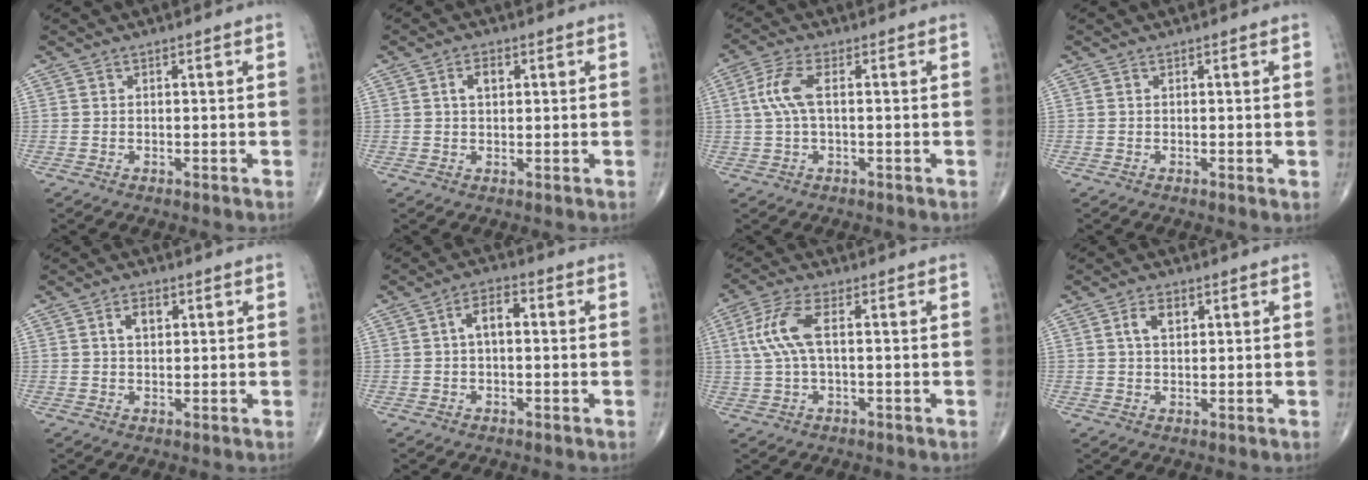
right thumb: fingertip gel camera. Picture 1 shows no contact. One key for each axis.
{"total": 3.1, "fx": 0.9, "fy": 1.9, "fz": 2.3, "tx": -0.037, "ty": 0.004, "tz": 0.015}
{"total": 6.0, "fx": 0.7, "fy": 2.3, "fz": 5.4, "tx": -0.139, "ty": 0.014, "tz": 0.010}
{"total": 0.6, "fx": 0.1, "fy": 0.2, "fz": 0.5, "tx": -0.010, "ty": -0.002, "tz": -0.001}
{"total": 3.5, "fx": 1.2, "fy": 2.1, "fz": 2.5, "tx": -0.037, "ty": 0.002, "tz": 0.019}
{"total": 5.1, "fx": 0.5, "fy": 2.7, "fz": 4.3, "tx": -0.073, "ty": 0.018, "tz": 0.002}
{"total": 7.6, "fx": 1.1, "fy": 2.7, "fz": 7.0, "tx": -0.177, "ty": 0.019, "tz": 0.020}
{"total": 3.8, "fx": 1.4, "fy": 2.2, "fz": 2.8, "tx": -0.048, "ty": 0.001, "tz": 0.025}